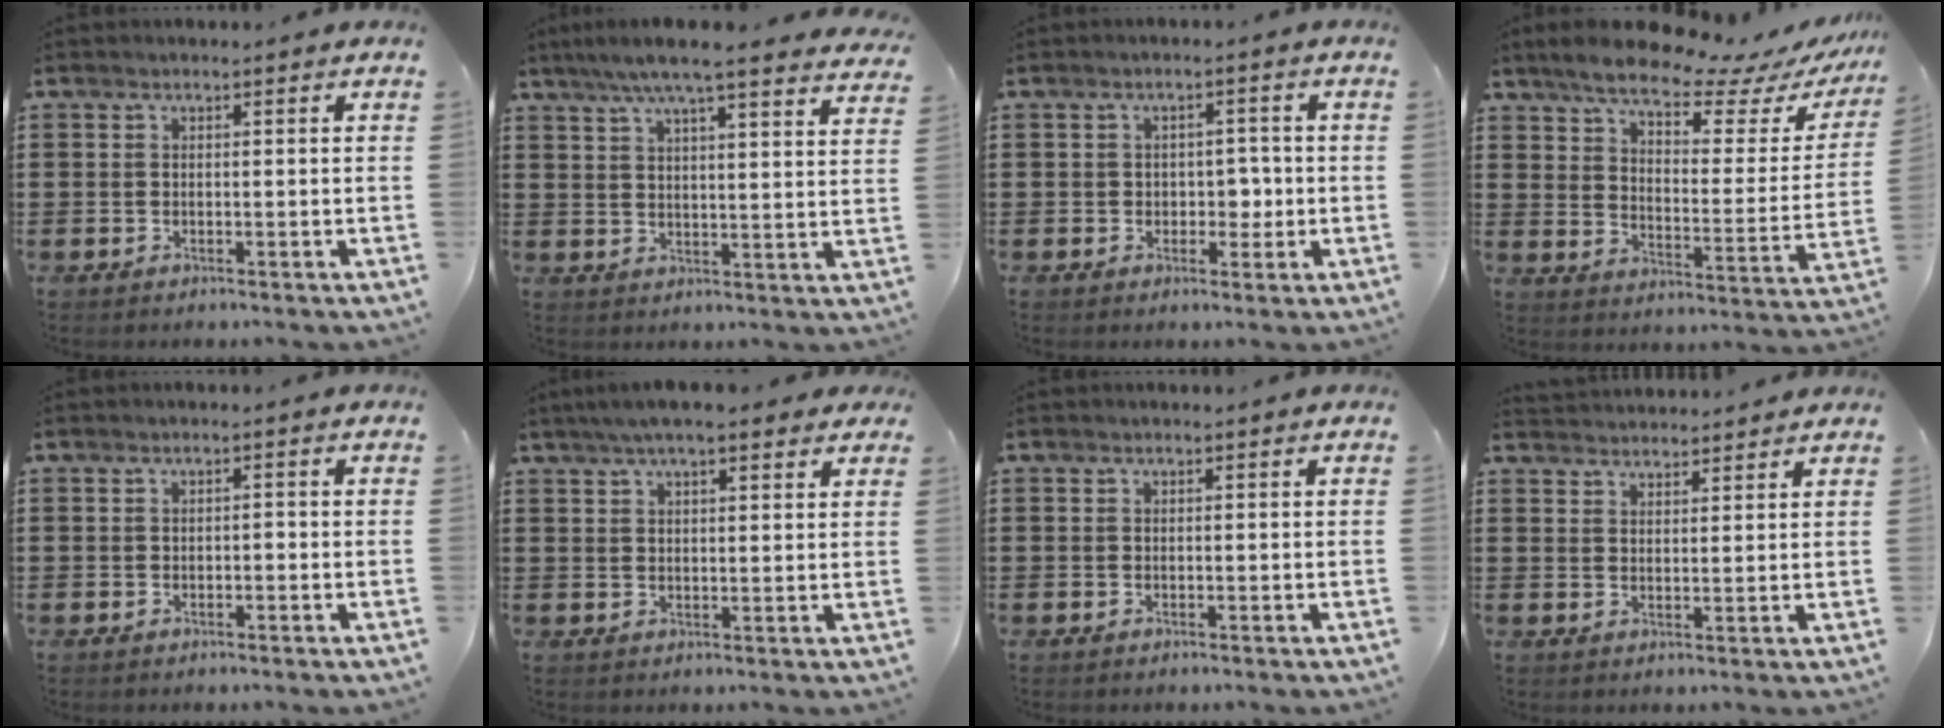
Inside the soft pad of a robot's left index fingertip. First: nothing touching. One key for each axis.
{"total": 6.7, "fx": 5.8, "fy": 0.0, "fz": 3.4, "tx": -0.086, "ty": -0.020, "tz": 0.099}
{"total": 3.3, "fx": -0.2, "fy": 2.6, "fz": 2.1, "tx": -0.033, "ty": 0.001, "tz": -0.013}
{"total": 9.1, "fx": 8.0, "fy": 1.8, "fz": 4.0, "tx": -0.098, "ty": -0.047, "tz": 0.135}
{"total": 0.6, "fx": -0.3, "fy": 0.3, "fz": 0.4, "tx": -0.011, "ty": -0.001, "tz": -0.006}
{"total": 5.2, "fx": 3.8, "fy": 1.2, "fz": 3.3, "tx": -0.071, "ty": 0.004, "tz": 0.068}
{"total": 0.0}
{"total": 2.7, "fx": 2.6, "fy": 0.2, "fz": -0.4, "tx": 0.000, "ty": -0.005, "tz": 0.051}